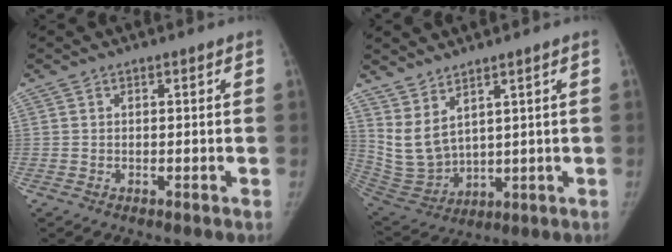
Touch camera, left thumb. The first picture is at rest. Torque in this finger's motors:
{"motor_torque": [-0.04, 0.43, -0.05, -0.10, 0.05]}